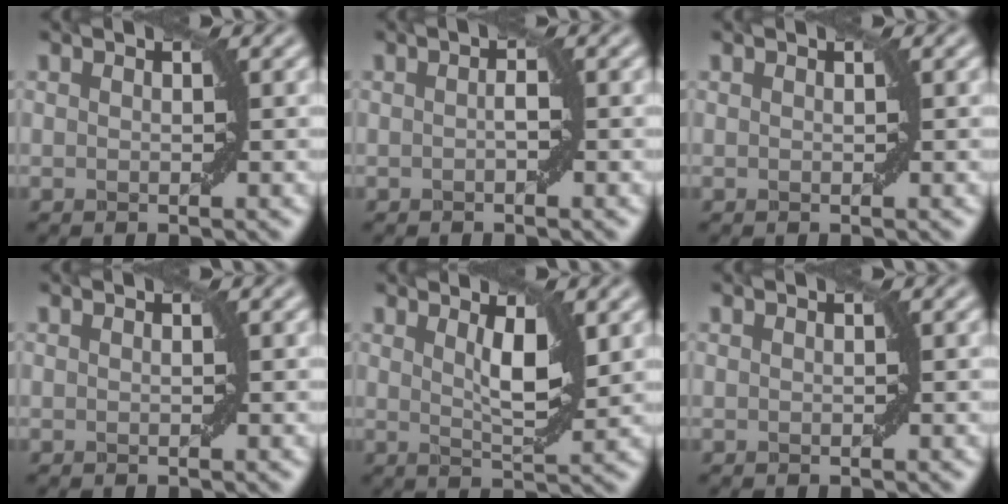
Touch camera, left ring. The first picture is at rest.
{"total": 1.0, "force": [-0.2, 0.1, 1.0], "torque": [-0.017, 0.004, -0.001]}
{"total": 0.0}
{"total": 0.0}
{"total": 3.4, "force": [1.3, 0.8, 3.1], "torque": [-0.051, -0.006, 0.023]}
{"total": 0.0}